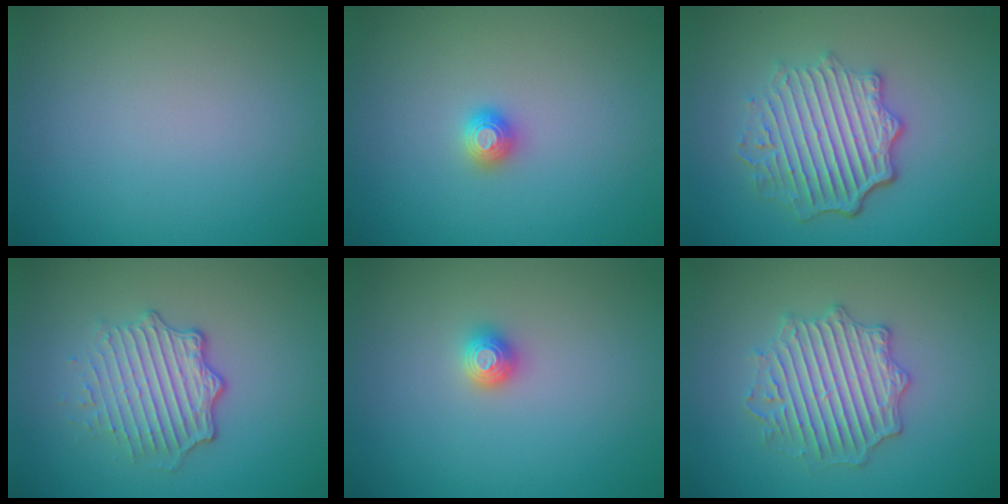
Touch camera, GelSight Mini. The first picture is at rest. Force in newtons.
{"total": 1.2, "press": 1.2, "slide": 0.1}
{"total": 6.0, "press": 4.5, "slide": 4.0}
{"total": 4.8, "press": 3.4, "slide": 3.4}
{"total": 1.3, "press": 1.2, "slide": 0.4}
{"total": 4.1, "press": 4.1, "slide": 0.6}